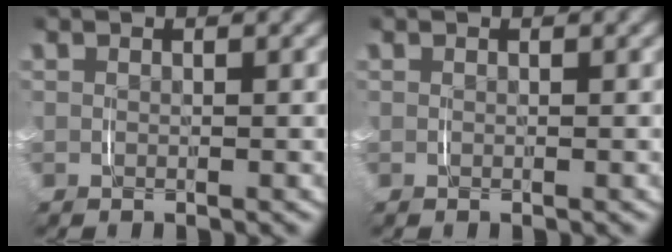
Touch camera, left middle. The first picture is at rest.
{"total": 0.0}